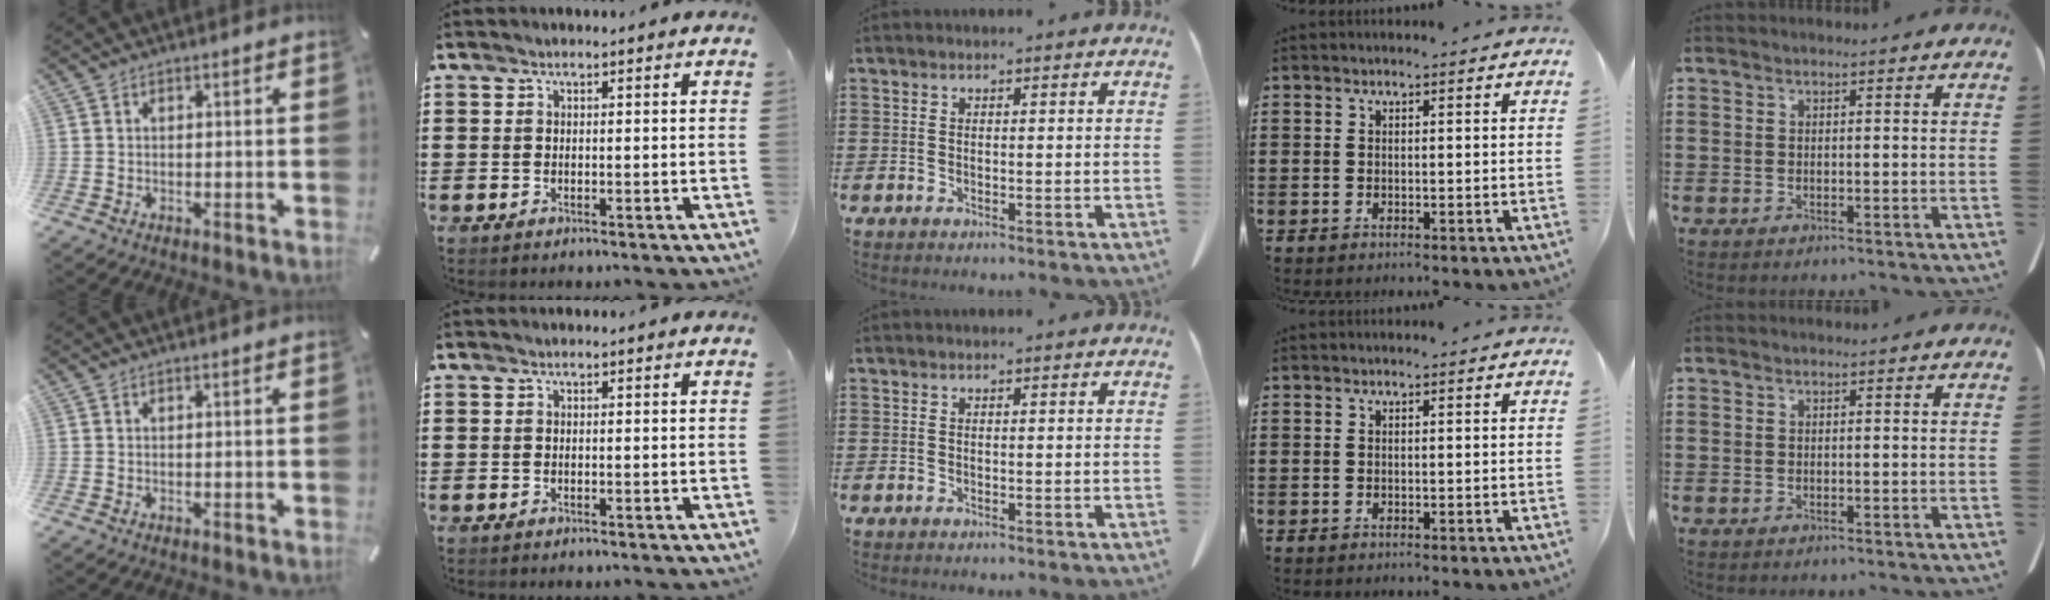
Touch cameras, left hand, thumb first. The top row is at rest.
{}